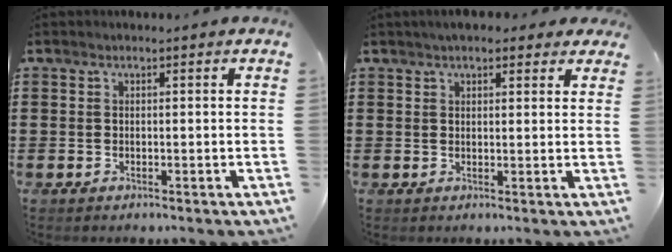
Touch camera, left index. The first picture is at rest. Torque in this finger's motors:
{"motor_torque": [2.14, 0.00, 0.35, -0.02]}